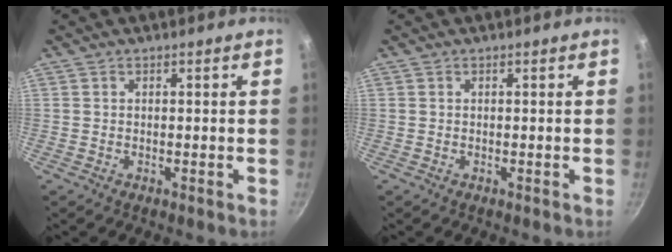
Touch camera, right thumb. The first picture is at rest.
{"total": 0.0}